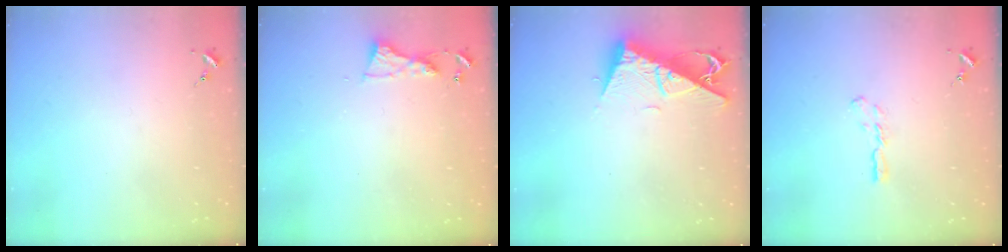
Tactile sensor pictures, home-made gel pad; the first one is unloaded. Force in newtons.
{"total": 6.0, "press": 6.0, "slide": 0.5}
{"total": 13.5, "press": 13.5, "slide": 1.1}
{"total": 5.8, "press": 5.8, "slide": 0.1}